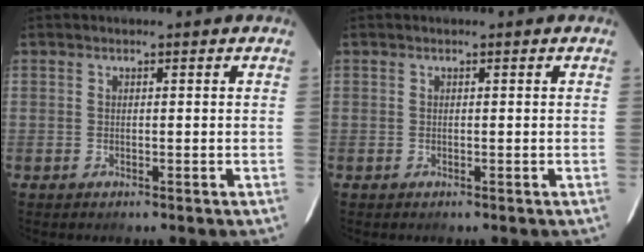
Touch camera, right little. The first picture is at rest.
{"total": 0.0}